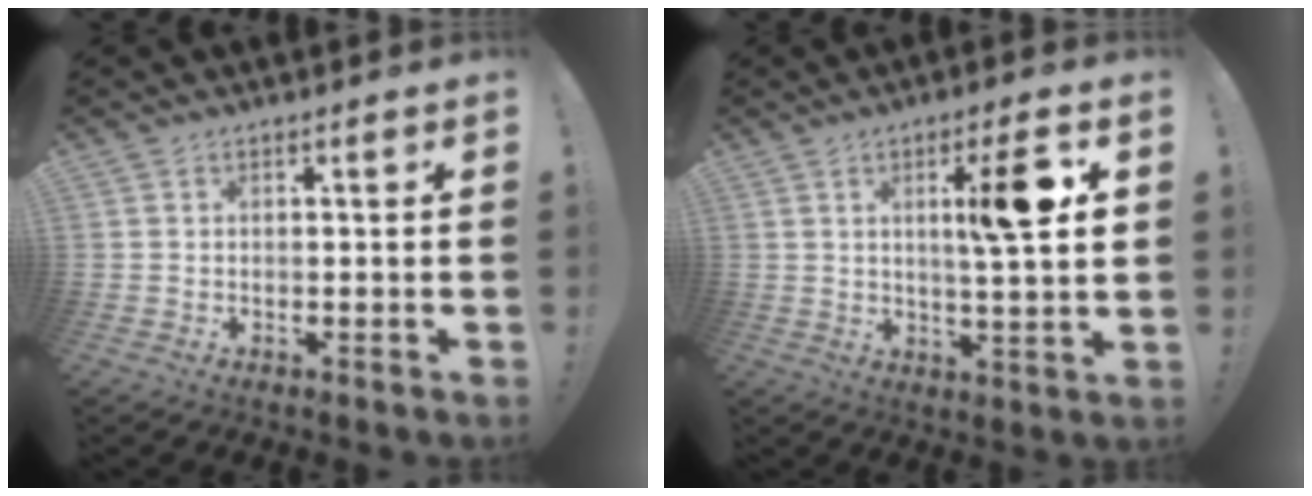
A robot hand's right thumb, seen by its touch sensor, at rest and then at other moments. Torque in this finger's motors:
{"motor_torque": [-0.12, 0.29, 0.64, -0.25, 0.16]}